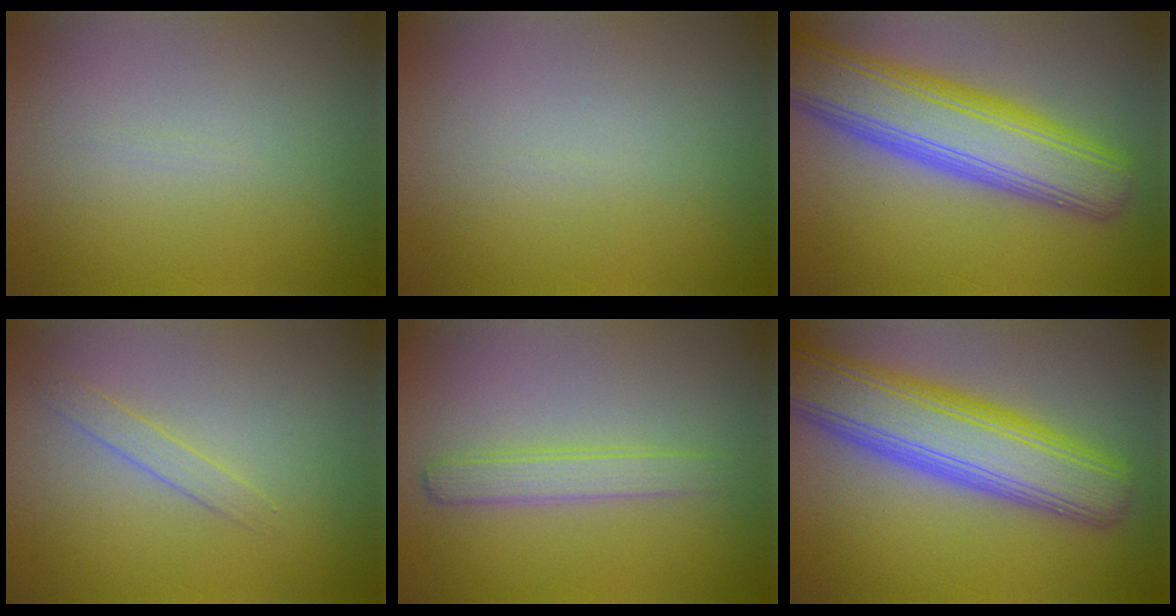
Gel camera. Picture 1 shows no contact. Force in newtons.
{"total": 0.0}
{"total": 9.0, "press": 9.0, "slide": 0.4}
{"total": 1.3, "press": 1.3, "slide": 0.1}
{"total": 2.1, "press": 2.1, "slide": 0.1}
{"total": 9.0, "press": 9.0, "slide": 0.4}